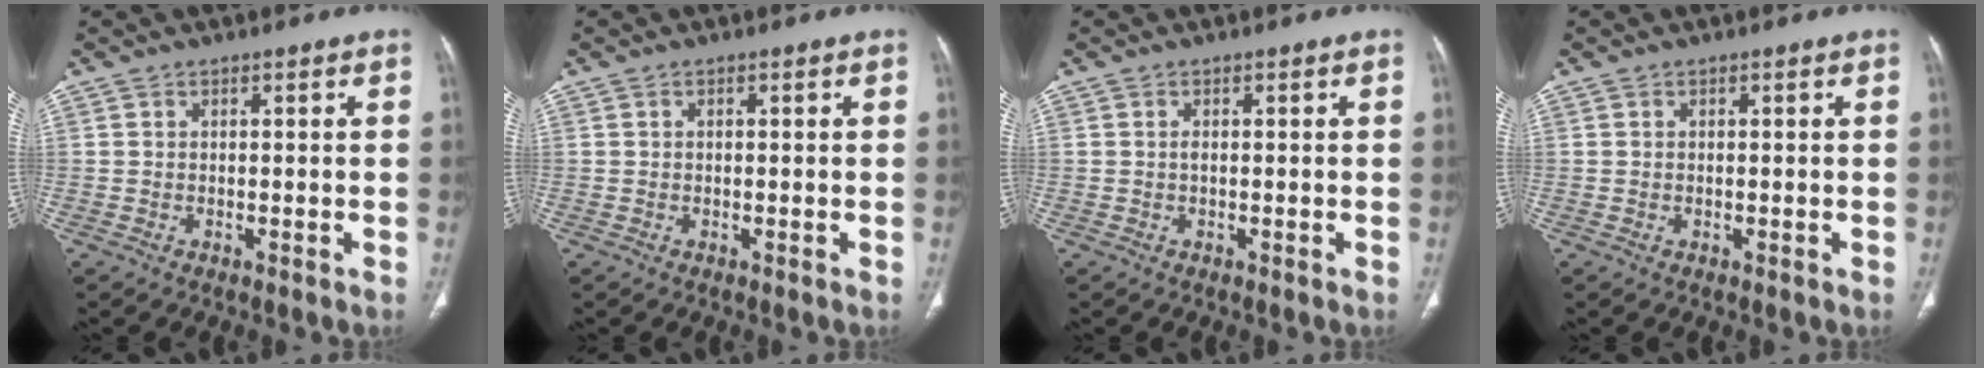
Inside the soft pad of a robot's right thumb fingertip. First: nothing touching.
{"total": 0.0}
{"total": 0.5, "force": [0.0, 0.2, 0.5], "torque": [-0.013, 0.000, -0.002]}
{"total": 0.0}